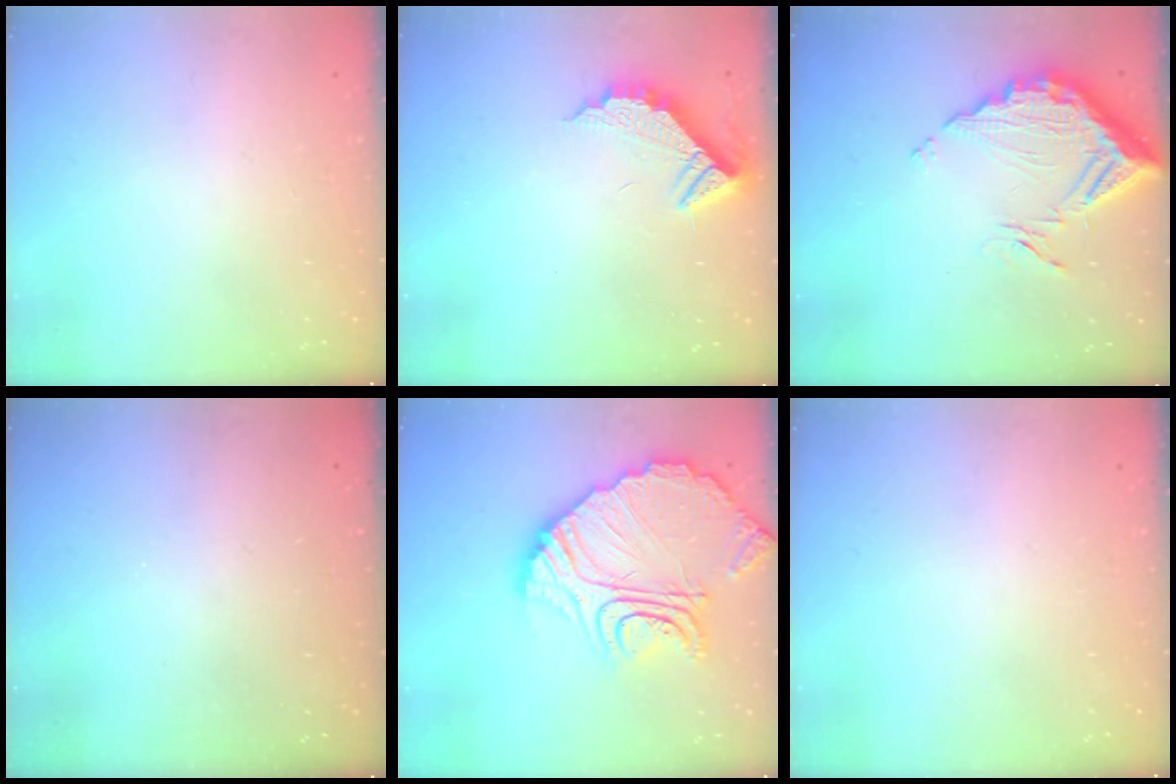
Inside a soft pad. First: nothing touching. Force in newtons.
{"total": 10.1, "press": 10.1, "slide": 0.5}
{"total": 13.9, "press": 13.9, "slide": 1.2}
{"total": 3.0, "press": 3.0, "slide": 0.2}
{"total": 24.0, "press": 23.8, "slide": 2.7}
{"total": 0.0}